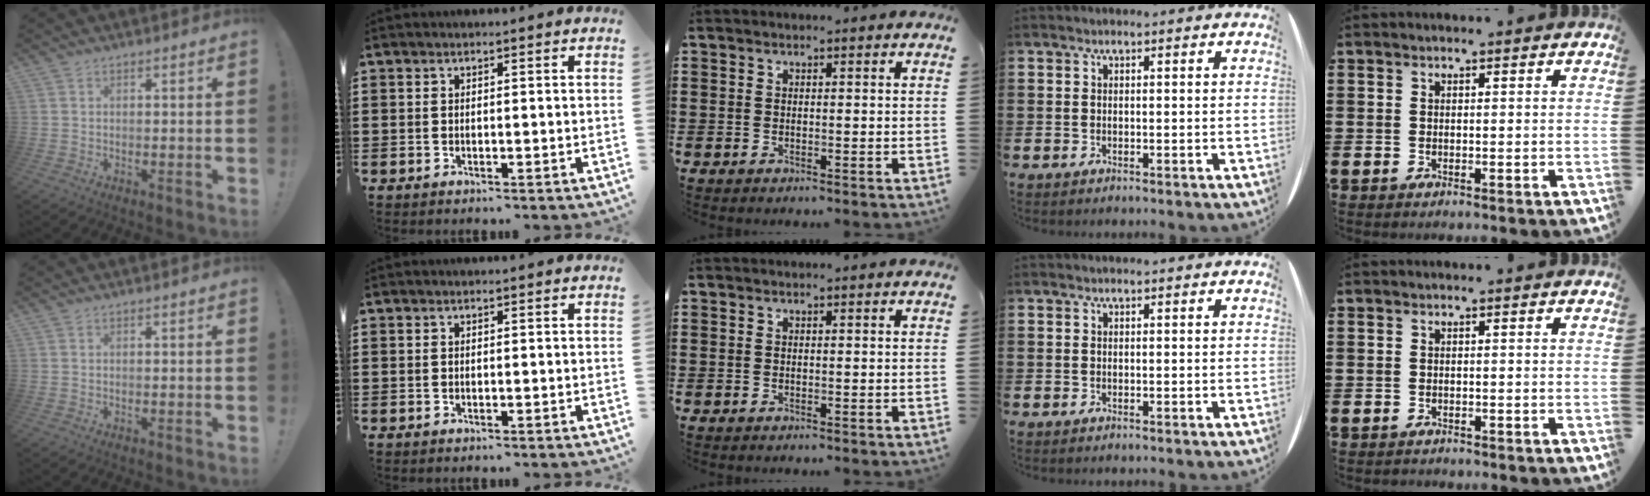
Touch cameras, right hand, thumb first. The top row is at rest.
{}